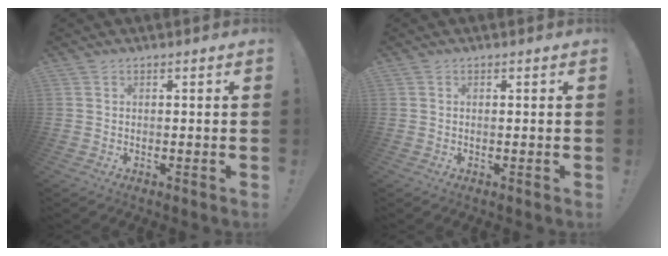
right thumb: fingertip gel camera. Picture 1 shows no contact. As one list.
[{"total": 0.0}]